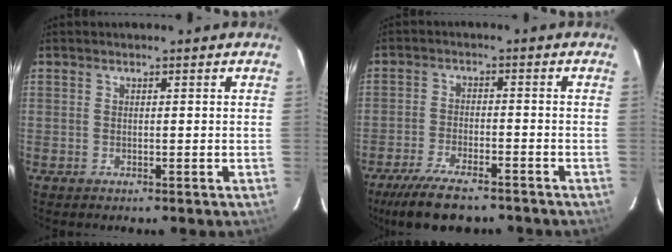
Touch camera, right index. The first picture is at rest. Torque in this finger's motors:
{"motor_torque": [1.31, -0.83, 0.40, 0.09]}